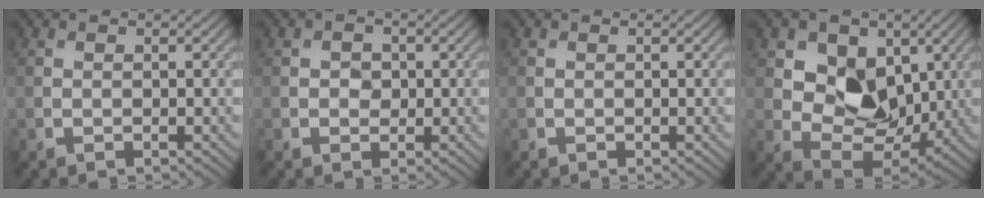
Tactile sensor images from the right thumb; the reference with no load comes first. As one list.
[{"total": 1.6, "force": [0.0, 1.4, 0.7], "torque": [-0.012, -0.004, -0.004]}, {"total": 0.0}, {"total": 9.3, "force": [3.1, 6.8, 5.5], "torque": [-0.108, -0.004, 0.039]}]